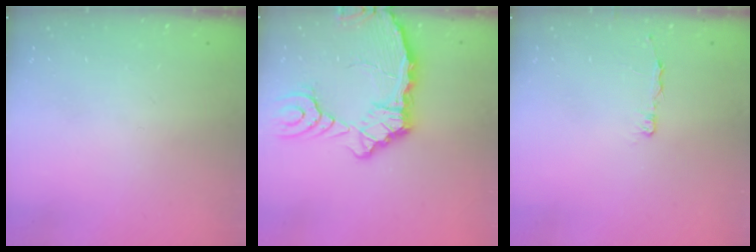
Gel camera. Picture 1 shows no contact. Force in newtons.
{"total": 10.0, "press": 10.0, "slide": 1.0}
{"total": 3.3, "press": 3.3, "slide": 0.3}